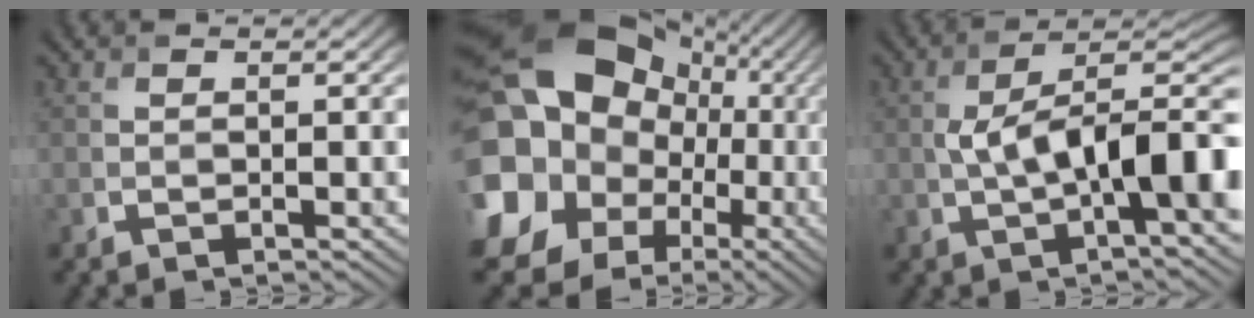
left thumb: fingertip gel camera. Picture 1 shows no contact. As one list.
[{"total": 24.2, "force": [3.5, 21.6, 10.3], "torque": [-0.279, 0.002, 0.046]}, {"total": 11.6, "force": [-0.8, 4.4, 10.7], "torque": [-0.169, 0.008, -0.019]}]